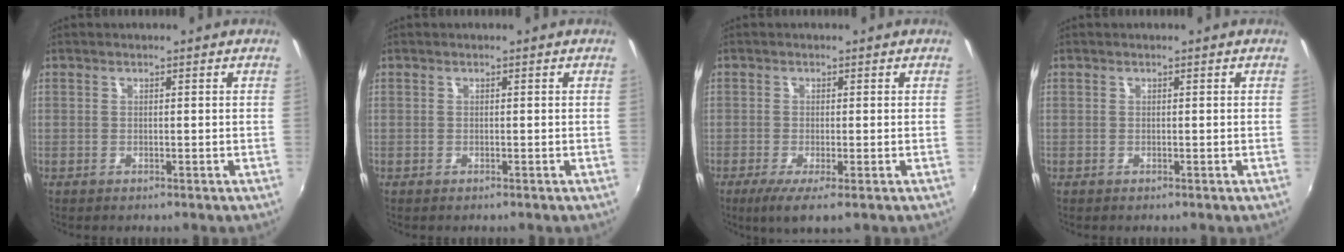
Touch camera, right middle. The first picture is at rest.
{"total": 0.0}
{"total": 4.5, "force": [-2.2, 0.4, 3.8], "torque": [-0.083, -0.020, -0.040]}
{"total": 0.0}